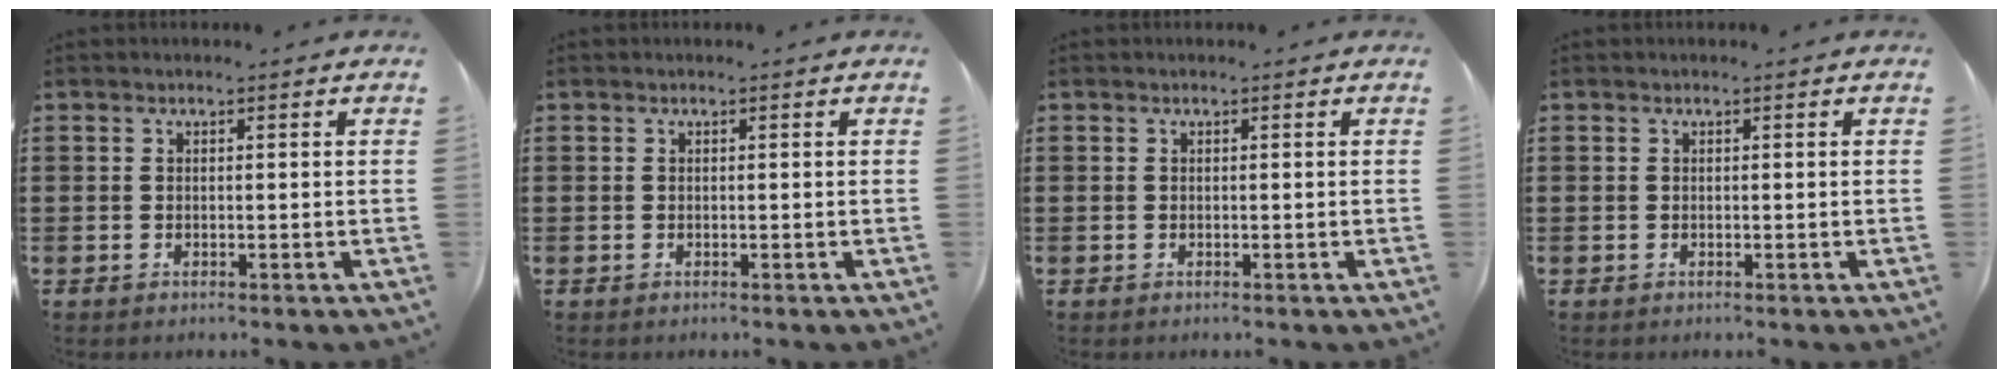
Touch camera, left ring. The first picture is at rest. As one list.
[{"total": 0.0}, {"total": 0.0}, {"total": 0.0}]